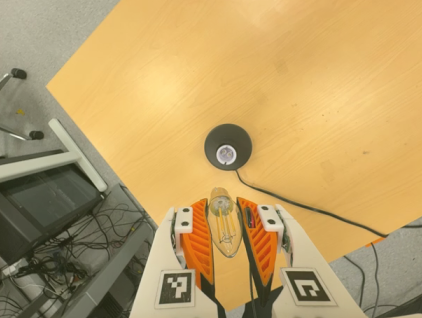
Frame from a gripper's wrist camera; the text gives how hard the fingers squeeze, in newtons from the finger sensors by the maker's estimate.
{"total": 20.1, "left": 21.3, "right": 18.9}